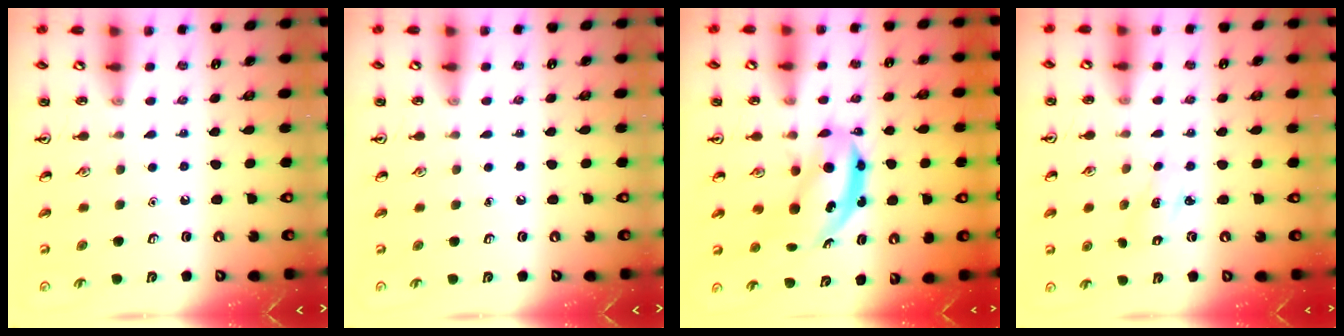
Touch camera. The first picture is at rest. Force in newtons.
{"total": 0.0}
{"total": 6.2, "press": 6.0, "slide": 1.4}
{"total": 2.2, "press": 2.1, "slide": 0.4}